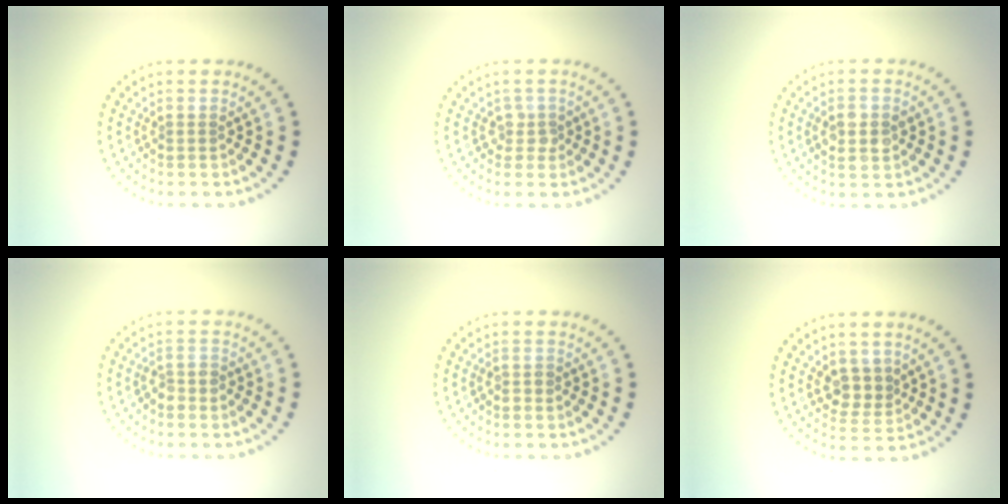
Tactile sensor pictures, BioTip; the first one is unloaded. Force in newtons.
{"total": 1.3, "press": 1.1, "slide": 0.7}
{"total": 2.7, "press": 2.7, "slide": 0.2}
{"total": 1.5, "press": 1.3, "slide": 0.8}
{"total": 0.9, "press": 0.9, "slide": 0.3}
{"total": 2.7, "press": 2.5, "slide": 1.1}